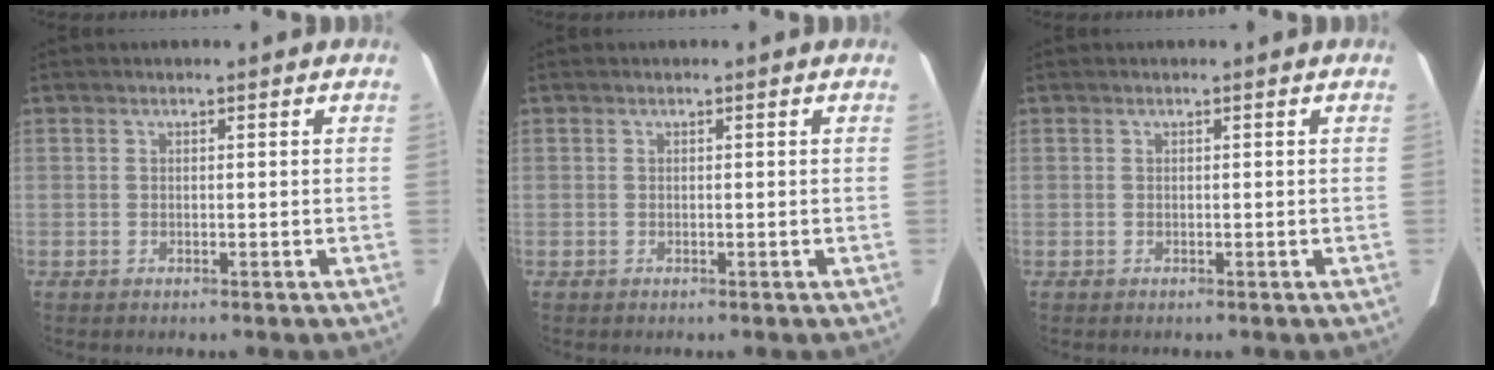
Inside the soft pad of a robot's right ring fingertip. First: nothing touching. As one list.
[{"total": 0.0}, {"total": 0.0}]